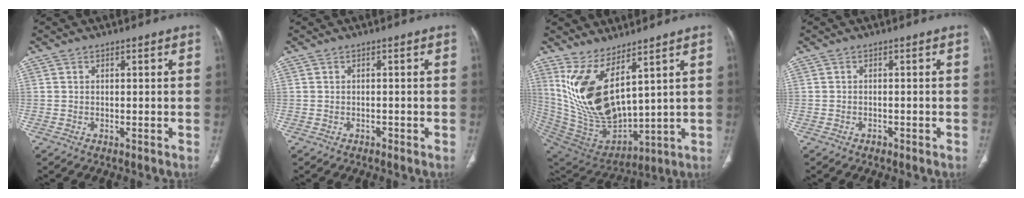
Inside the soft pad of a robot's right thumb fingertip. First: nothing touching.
{"total": 0.6, "force": [-0.5, 0.4, 0.1], "torque": [-0.004, 0.002, -0.010]}
{"total": 16.4, "force": [7.8, 6.4, 12.9], "torque": [-0.240, -0.058, 0.185]}
{"total": 0.7, "force": [-0.5, 0.4, 0.2], "torque": [-0.006, 0.001, -0.010]}